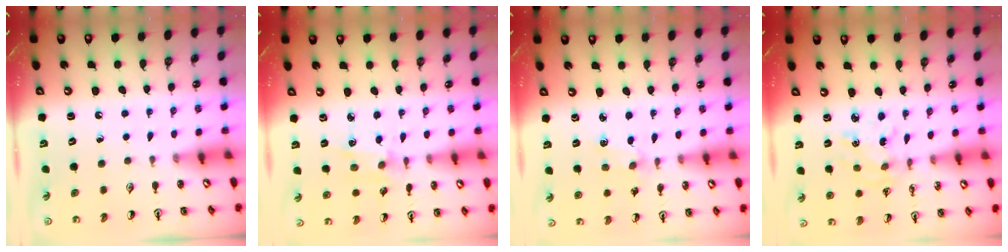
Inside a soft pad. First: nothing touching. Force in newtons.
{"total": 2.9, "press": 2.8, "slide": 0.8}
{"total": 2.0, "press": 2.0, "slide": 0.3}
{"total": 2.8, "press": 2.8, "slide": 0.2}